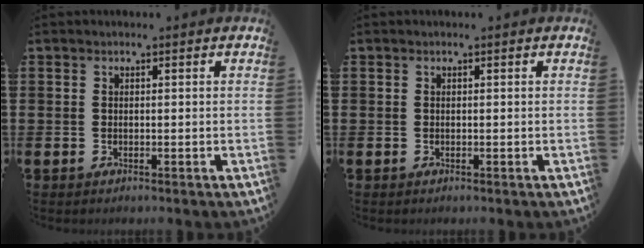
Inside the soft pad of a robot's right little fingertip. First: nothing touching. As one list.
[{"total": 0.0}]